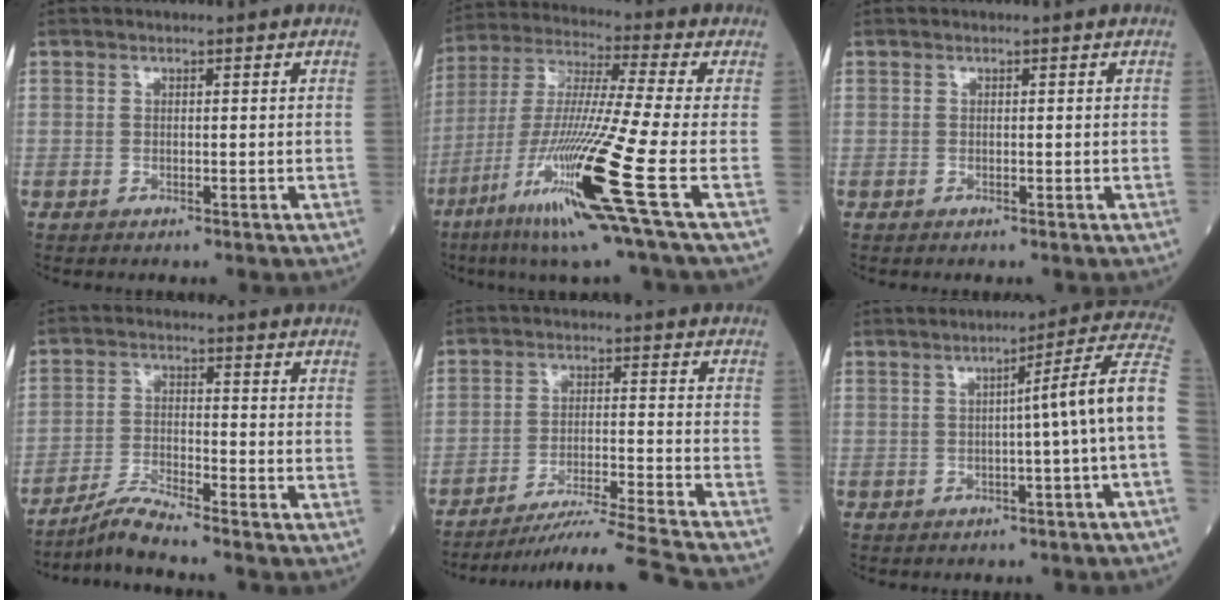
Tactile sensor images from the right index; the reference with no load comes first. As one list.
[{"total": 19.9, "force": [-8.0, -1.2, 18.2], "torque": [-0.366, -0.043, -0.156]}, {"total": 0.0}, {"total": 5.0, "force": [-4.7, -1.1, 1.4], "torque": [-0.031, -0.021, -0.092]}, {"total": 17.0, "force": [-15.7, -2.7, 6.0], "torque": [-0.086, -0.037, -0.240]}, {"total": 9.1, "force": [-0.6, -1.9, 8.9], "torque": [-0.109, 0.018, -0.013]}]